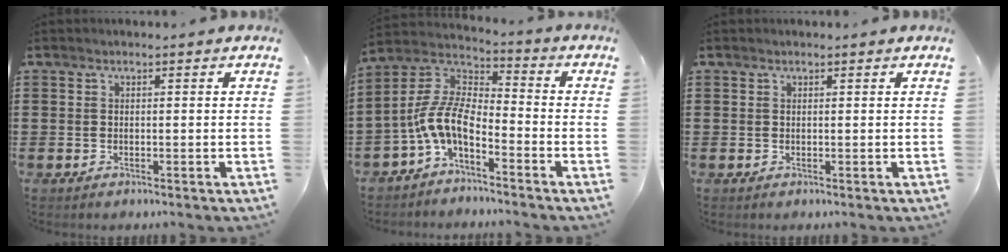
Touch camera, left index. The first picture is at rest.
{"total": 8.9, "force": [-5.2, 3.7, 6.2], "torque": [-0.161, -0.012, -0.116]}
{"total": 0.0}